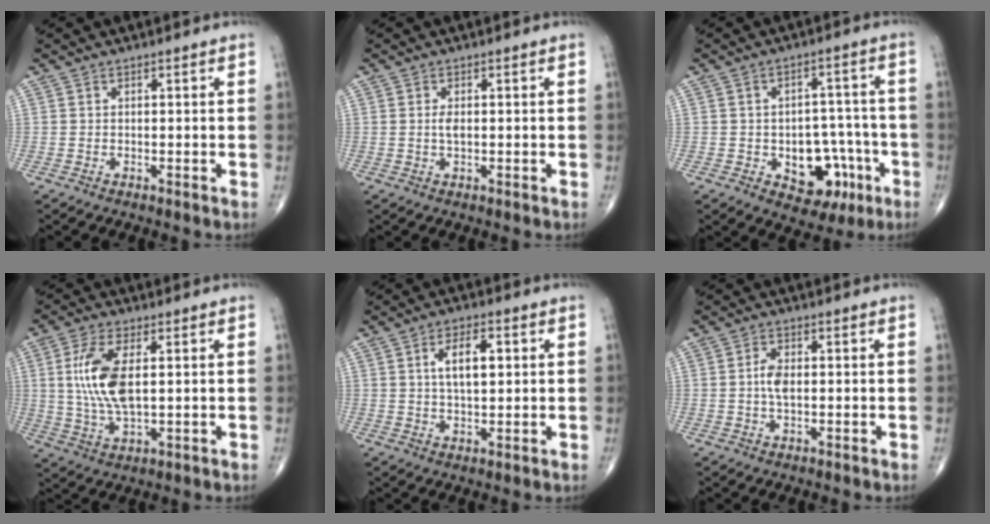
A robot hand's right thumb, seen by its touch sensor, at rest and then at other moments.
{"total": 1.7, "force": [0.1, 0.7, 1.5], "torque": [-0.027, -0.002, 0.001]}
{"total": 11.2, "force": [-4.1, 7.6, 7.2], "torque": [-0.049, 0.039, -0.045]}
{"total": 11.2, "force": [1.7, 4.8, 9.9], "torque": [-0.212, -0.007, 0.037]}
{"total": 6.9, "force": [1.6, 3.2, 5.9], "torque": [-0.089, -0.003, 0.027]}
{"total": 3.5, "force": [0.0, 1.7, 3.1], "torque": [-0.061, 0.003, -0.003]}